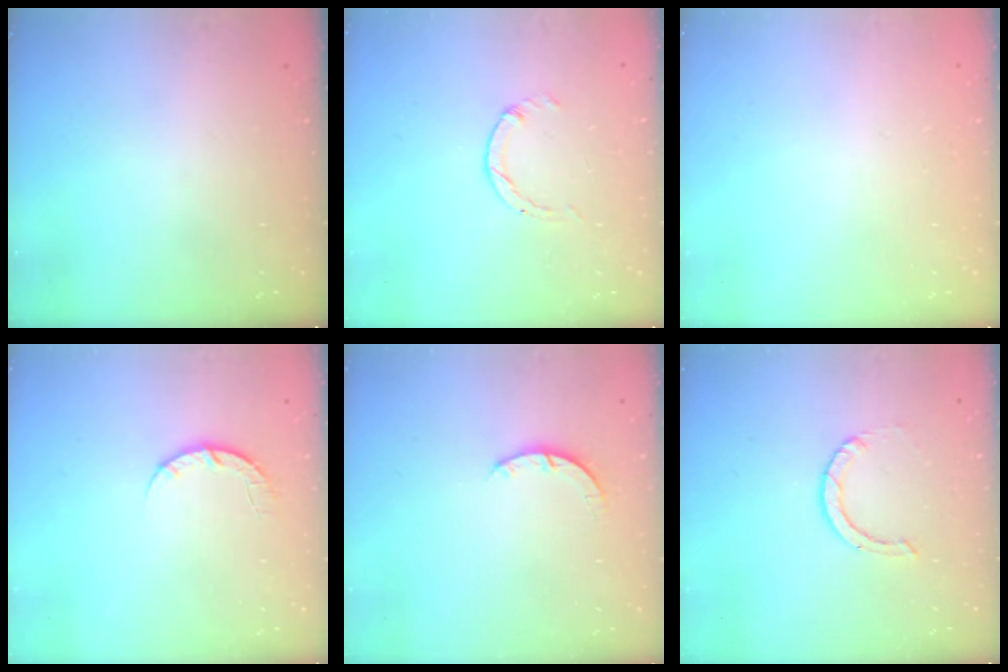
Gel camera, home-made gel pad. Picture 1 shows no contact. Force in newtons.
{"total": 0.0}
{"total": 2.7, "press": 2.7, "slide": 0.2}
{"total": 5.1, "press": 5.1, "slide": 0.7}
{"total": 2.9, "press": 2.9, "slide": 0.4}
{"total": 0.9, "press": 0.9, "slide": 0.1}